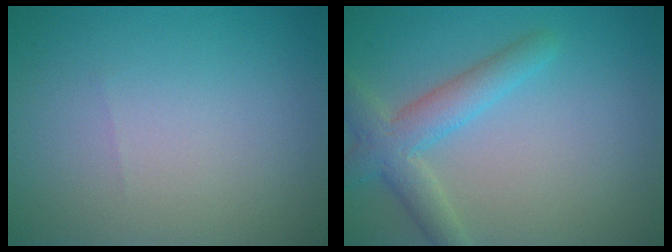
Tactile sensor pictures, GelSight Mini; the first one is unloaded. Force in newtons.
{"total": 4.1, "press": 4.1, "slide": 0.2}